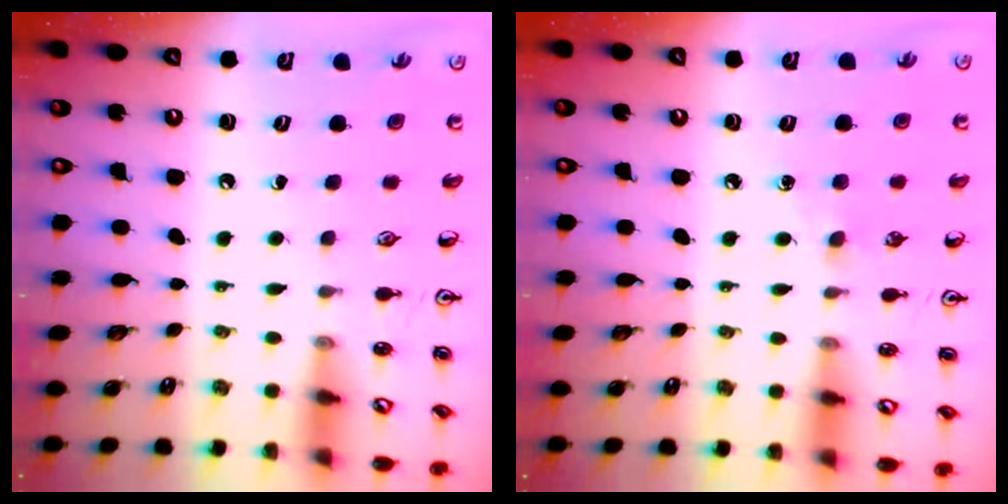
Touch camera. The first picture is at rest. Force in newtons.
{"total": 4.5, "press": 4.4, "slide": 0.7}